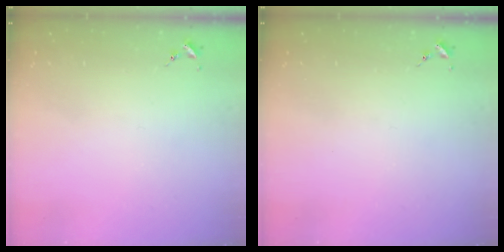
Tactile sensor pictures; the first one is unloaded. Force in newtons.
{"total": 0.0}